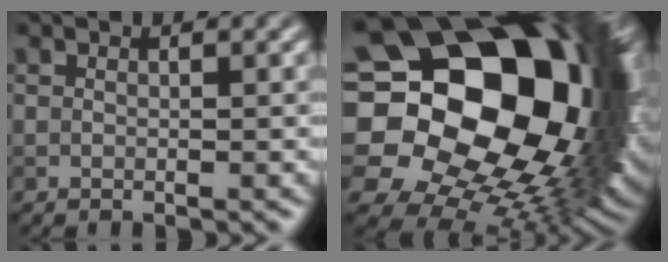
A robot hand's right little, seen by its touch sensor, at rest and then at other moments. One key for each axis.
{"total": 23.3, "fx": 3.8, "fy": 17.5, "fz": 15.0, "tx": -0.301, "ty": -0.013, "tz": 0.074}